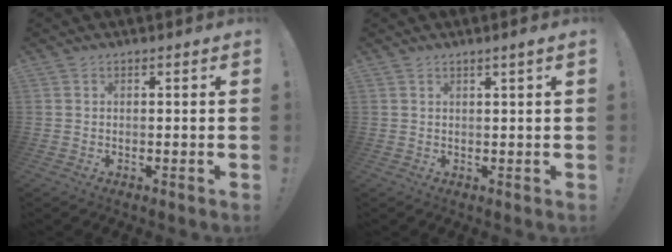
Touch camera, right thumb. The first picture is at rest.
{"total": 2.1, "force": [1.1, -0.3, 1.7], "torque": [-0.026, -0.004, 0.017]}